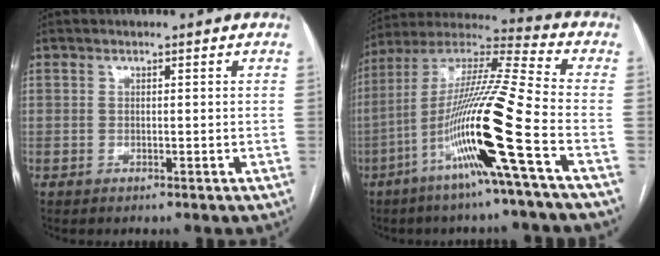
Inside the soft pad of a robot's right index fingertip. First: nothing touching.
{"total": 18.5, "force": [-6.9, -1.7, 17.0], "torque": [-0.332, -0.013, -0.138]}